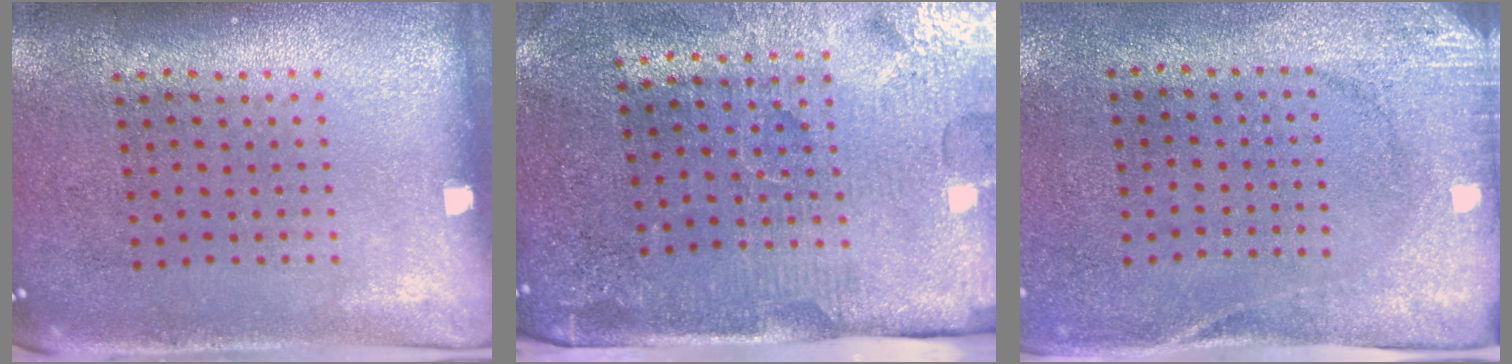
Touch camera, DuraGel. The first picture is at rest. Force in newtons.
{"total": 4.4, "press": 3.9, "slide": 2.2}
{"total": 2.7, "press": 2.1, "slide": 1.7}